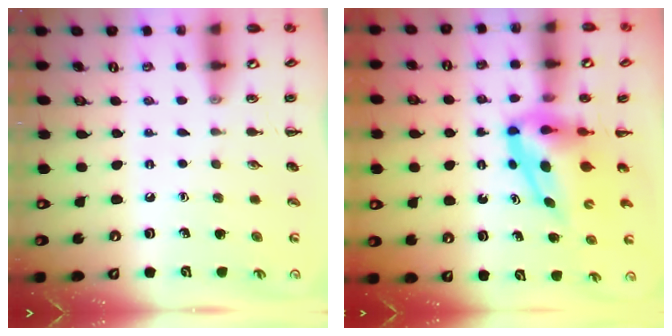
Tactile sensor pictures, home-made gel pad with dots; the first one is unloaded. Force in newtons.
{"total": 6.7, "press": 6.5, "slide": 1.4}